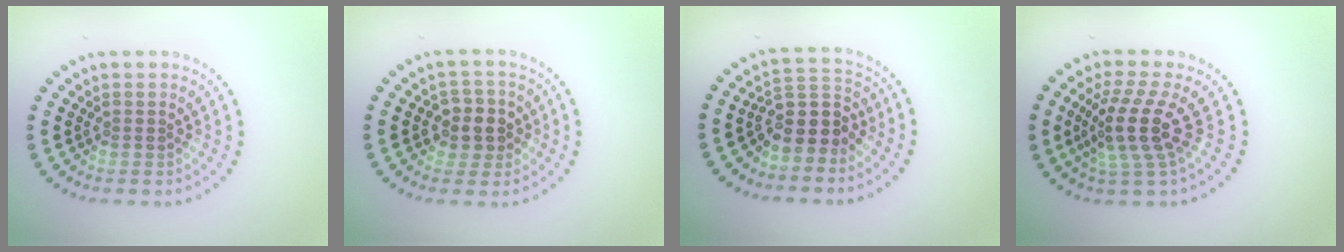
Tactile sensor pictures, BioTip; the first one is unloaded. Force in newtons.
{"total": 2.8, "press": 2.7, "slide": 0.8}
{"total": 3.6, "press": 3.1, "slide": 1.9}
{"total": 4.2, "press": 3.4, "slide": 2.4}